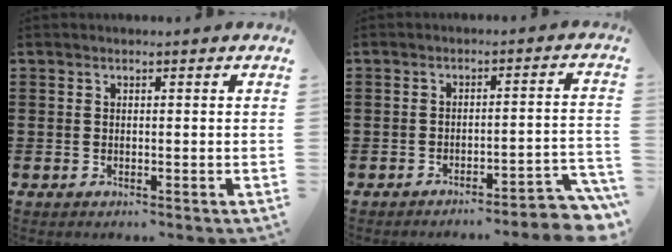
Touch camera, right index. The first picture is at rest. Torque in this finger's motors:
{"motor_torque": [0.78, -0.47, 0.32, 0.05]}